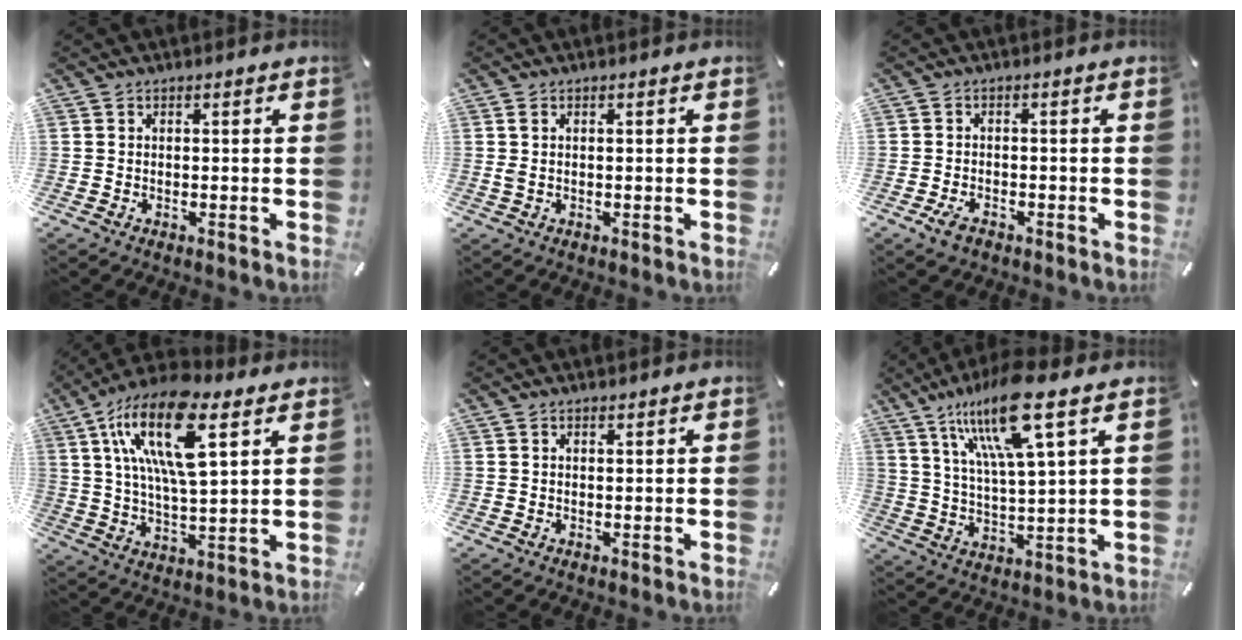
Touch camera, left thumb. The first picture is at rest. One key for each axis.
{"total": 1.4, "fx": 0.4, "fy": 0.4, "fz": 1.3, "tx": -0.026, "ty": 0.001, "tz": 0.006}
{"total": 2.8, "fx": -1.7, "fy": 1.6, "fz": 1.6, "tx": -0.041, "ty": 0.002, "tz": -0.035}
{"total": 19.3, "fx": 9.7, "fy": 6.6, "fz": 15.3, "tx": -0.317, "ty": -0.026, "tz": 0.158}
{"total": 0.6, "fx": 0.5, "fy": 0.2, "fz": 0.2, "tx": -0.004, "ty": -0.001, "tz": 0.010}
{"total": 17.5, "fx": 10.6, "fy": 3.6, "fz": 13.4, "tx": -0.267, "ty": -0.035, "tz": 0.169}